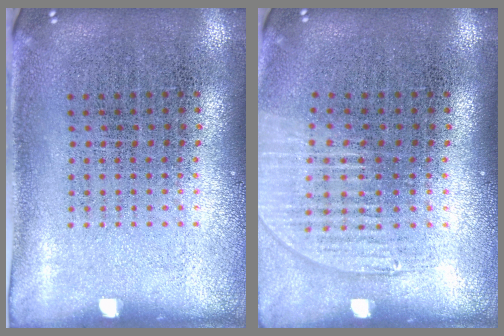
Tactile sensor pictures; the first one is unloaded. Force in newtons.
{"total": 1.2, "press": 1.1, "slide": 0.5}